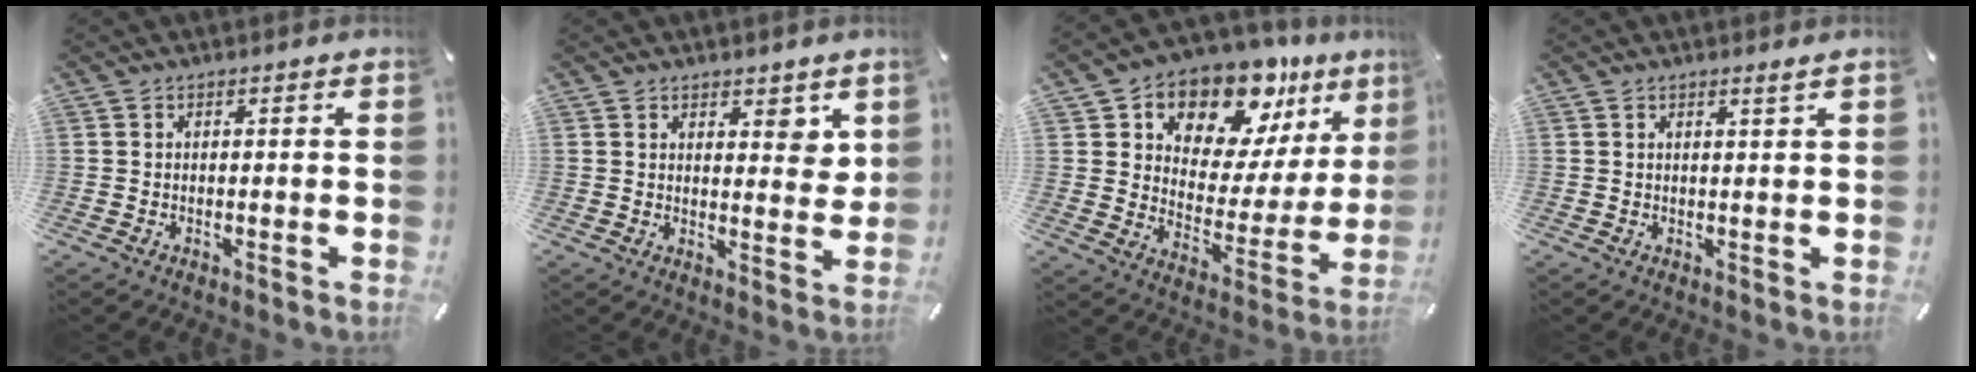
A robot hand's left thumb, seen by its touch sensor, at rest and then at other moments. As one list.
[{"total": 4.4, "force": [2.9, 2.7, 1.8], "torque": [-0.003, -0.021, 0.045]}, {"total": 14.6, "force": [11.5, 7.9, 4.5], "torque": [-0.079, -0.103, 0.204]}, {"total": 1.2, "force": [1.1, -0.1, 0.6], "torque": [-0.011, -0.003, 0.020]}]